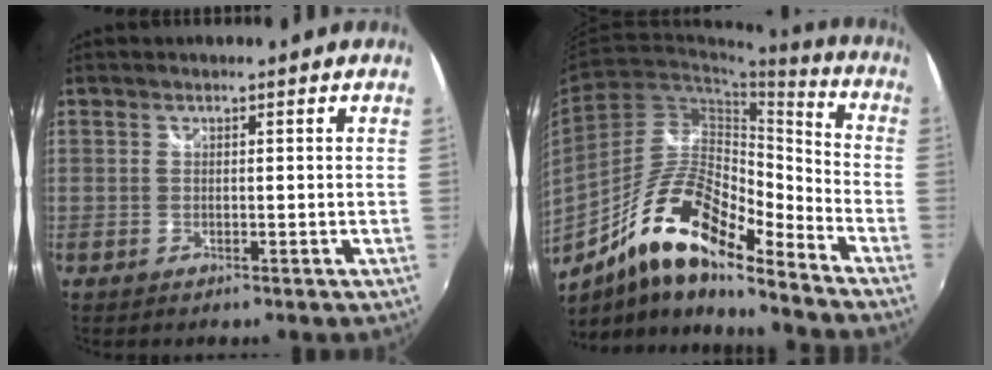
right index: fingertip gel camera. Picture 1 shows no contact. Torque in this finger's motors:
{"motor_torque": [0.47, -0.54, 0.70, 0.20]}